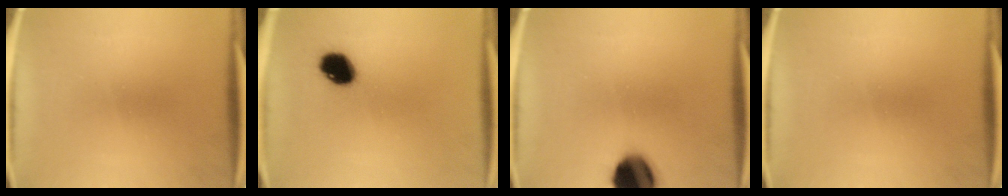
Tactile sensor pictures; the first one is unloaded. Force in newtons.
{"total": 8.1}
{"total": 14.1}
{"total": 0.0}